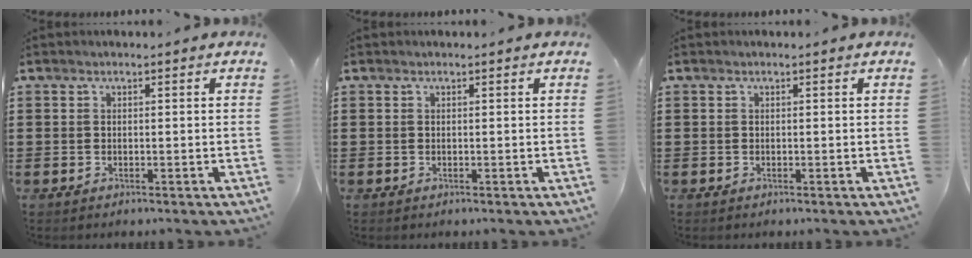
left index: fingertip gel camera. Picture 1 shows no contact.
{"total": 0.0}
{"total": 0.0}